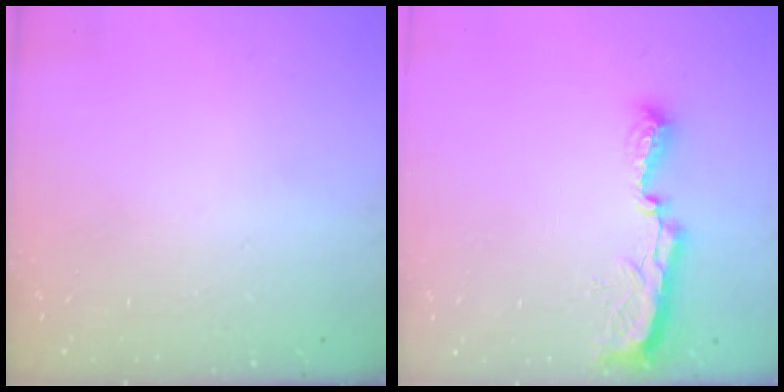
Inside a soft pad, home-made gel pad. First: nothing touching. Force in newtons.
{"total": 7.8, "press": 7.8, "slide": 0.8}